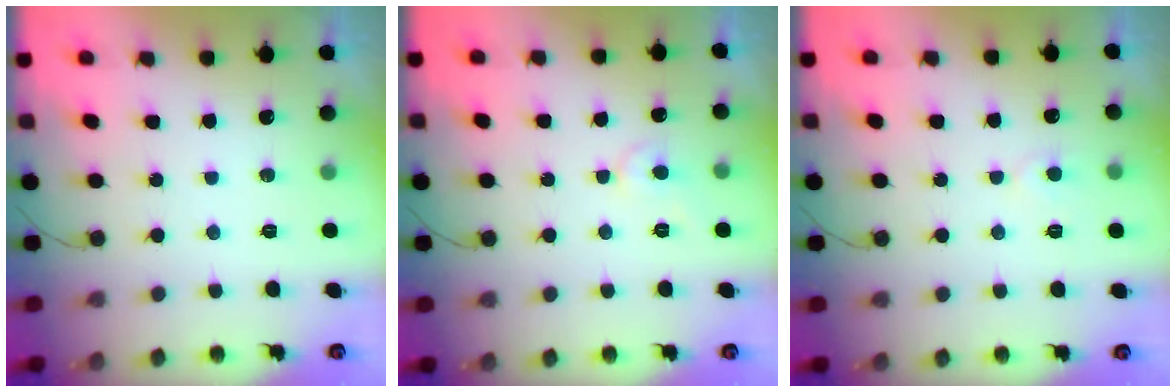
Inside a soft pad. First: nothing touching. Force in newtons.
{"total": 5.9, "press": 5.9, "slide": 0.4}
{"total": 4.3, "press": 4.3, "slide": 0.5}